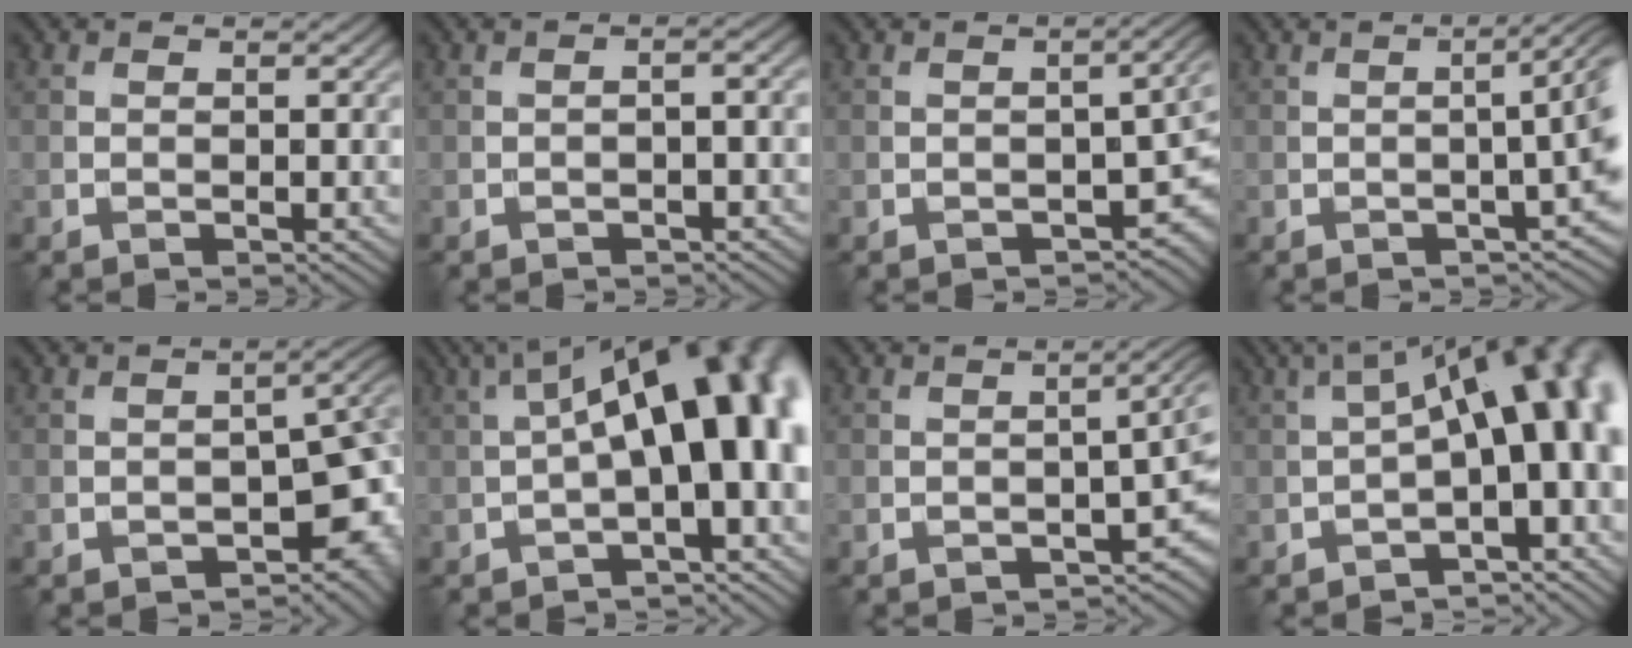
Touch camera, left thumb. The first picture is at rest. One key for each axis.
{"total": 1.8, "fx": -0.8, "fy": 0.6, "fz": 1.5, "tx": -0.012, "ty": 0.007, "tz": -0.017}
{"total": 4.0, "fx": -2.0, "fy": 1.3, "fz": 3.3, "tx": -0.035, "ty": -0.008, "tz": -0.019}
{"total": 6.3, "fx": -0.6, "fy": 1.1, "fz": 6.1, "tx": -0.064, "ty": 0.004, "tz": -0.003}
{"total": 7.2, "fx": -3.5, "fy": 3.4, "fz": 5.2, "tx": -0.056, "ty": -0.017, "tz": -0.036}
{"total": 14.2, "fx": 0.4, "fy": 5.5, "fz": 13.1, "tx": -0.170, "ty": 0.032, "tz": 0.006}
{"total": 3.6, "fx": -1.4, "fy": 1.1, "fz": 3.1, "tx": -0.031, "ty": 0.000, "tz": -0.014}
{"total": 12.9, "fx": -0.8, "fy": 5.2, "fz": 11.8, "tx": -0.146, "ty": 0.023, "tz": -0.006}